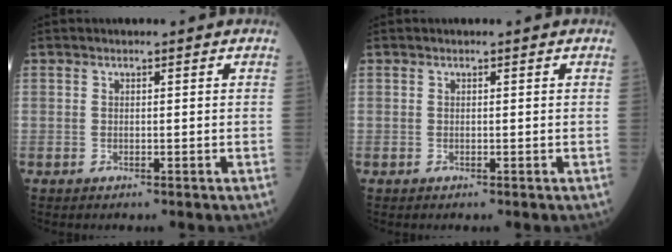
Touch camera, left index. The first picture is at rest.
{"total": 0.0}